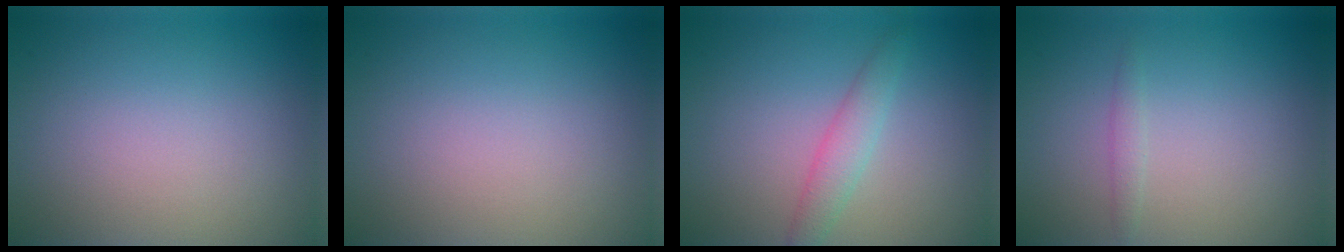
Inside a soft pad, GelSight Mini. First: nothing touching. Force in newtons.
{"total": 0.0}
{"total": 2.3, "press": 2.3, "slide": 0.0}
{"total": 0.8, "press": 0.8, "slide": 0.0}